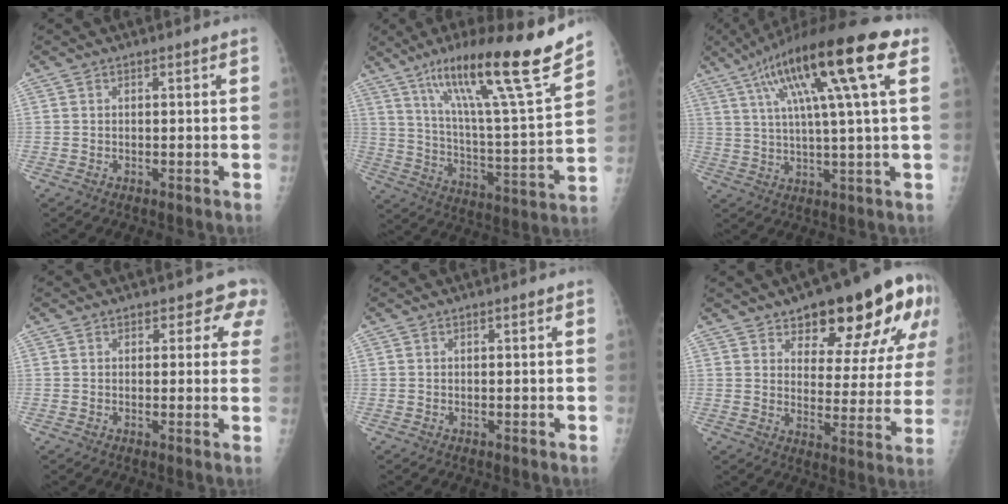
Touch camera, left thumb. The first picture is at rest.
{"total": 24.6, "force": [16.7, 1.8, 18.0], "torque": [-0.263, -0.061, 0.278]}
{"total": 20.6, "force": [8.4, 3.2, 18.5], "torque": [-0.309, 0.013, 0.131]}
{"total": 4.1, "force": [3.0, 2.6, 1.1], "torque": [0.028, -0.011, 0.016]}
{"total": 0.0}
{"total": 21.3, "force": [12.2, 8.8, 15.0], "torque": [-0.150, -0.036, 0.168]}